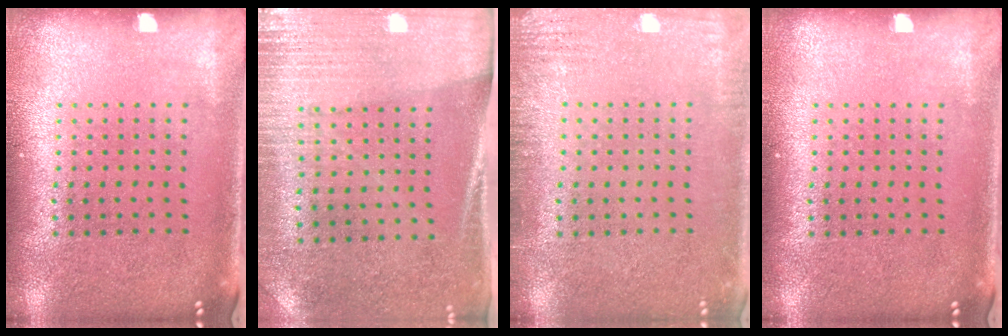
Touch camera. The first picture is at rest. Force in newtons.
{"total": 2.7, "press": 2.4, "slide": 1.2}
{"total": 2.3, "press": 2.2, "slide": 0.4}
{"total": 0.0}